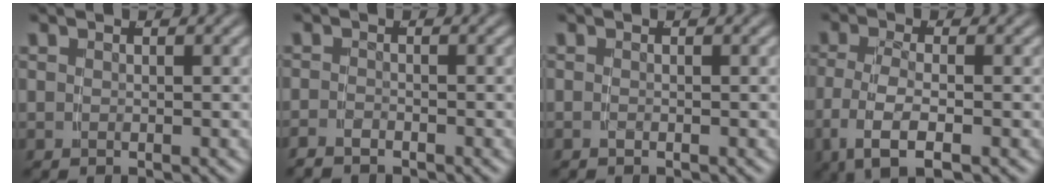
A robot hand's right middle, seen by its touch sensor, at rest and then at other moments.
{"total": 1.7, "force": [-1.5, 0.6, 0.2], "torque": [-0.013, -0.009, -0.025]}
{"total": 0.5, "force": [-0.5, -0.1, 0.0], "torque": [-0.002, -0.002, -0.008]}
{"total": 5.5, "force": [-1.8, 2.7, 4.4], "torque": [-0.101, -0.019, -0.021]}